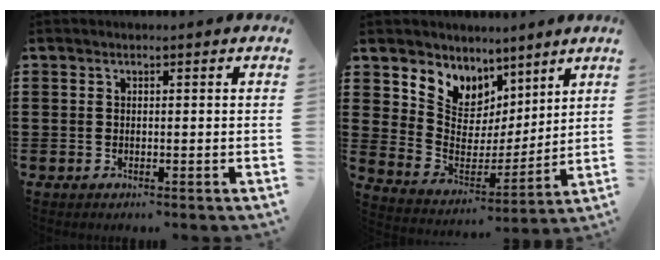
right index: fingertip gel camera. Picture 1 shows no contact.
{"total": 6.8, "force": [5.1, 4.4, -1.3], "torque": [-0.030, -0.060, 0.094]}